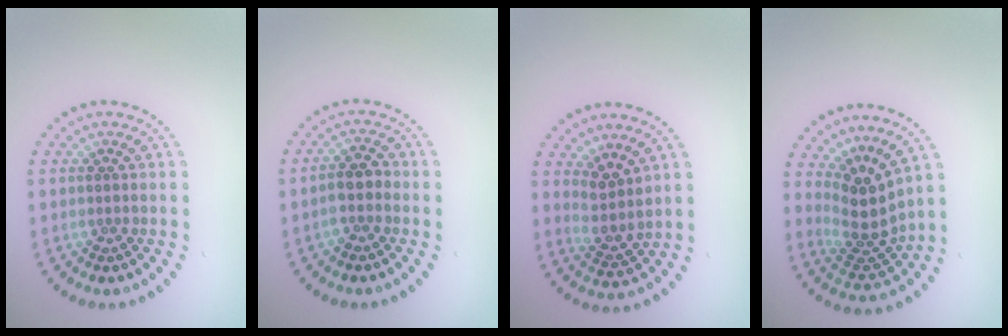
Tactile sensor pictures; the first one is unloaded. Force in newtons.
{"total": 2.1, "press": 1.9, "slide": 0.9}
{"total": 2.5, "press": 1.9, "slide": 1.6}
{"total": 3.8, "press": 2.7, "slide": 2.7}